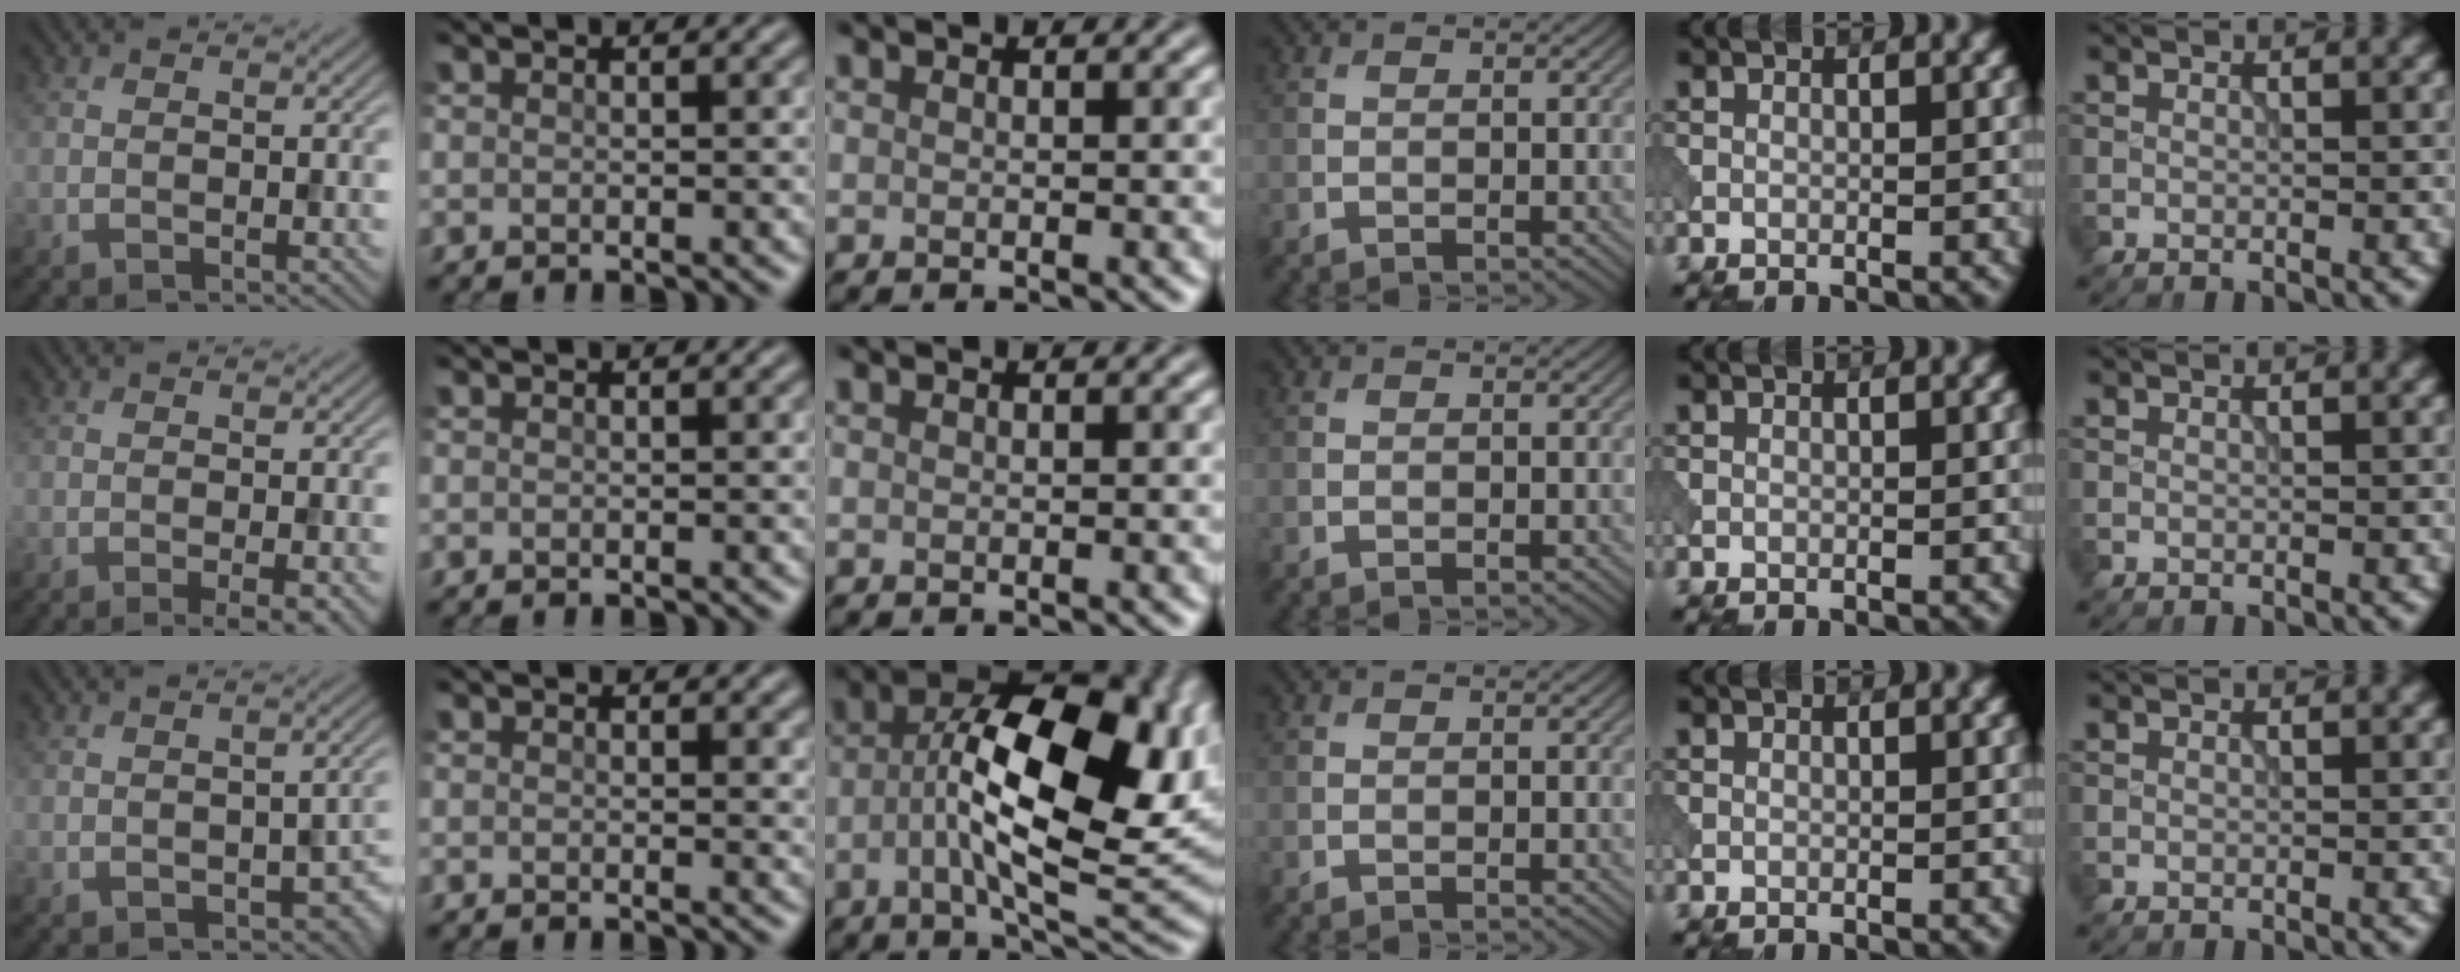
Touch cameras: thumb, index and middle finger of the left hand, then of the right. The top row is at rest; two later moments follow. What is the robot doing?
{"motion": "pour", "object": "beaker"}